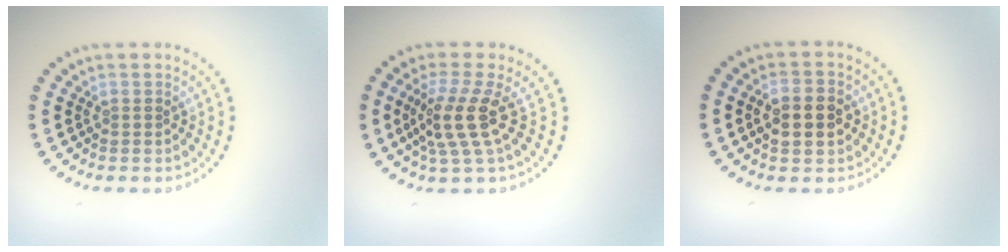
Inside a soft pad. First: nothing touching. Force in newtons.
{"total": 3.8, "press": 3.0, "slide": 2.4}
{"total": 4.1, "press": 4.1, "slide": 0.3}